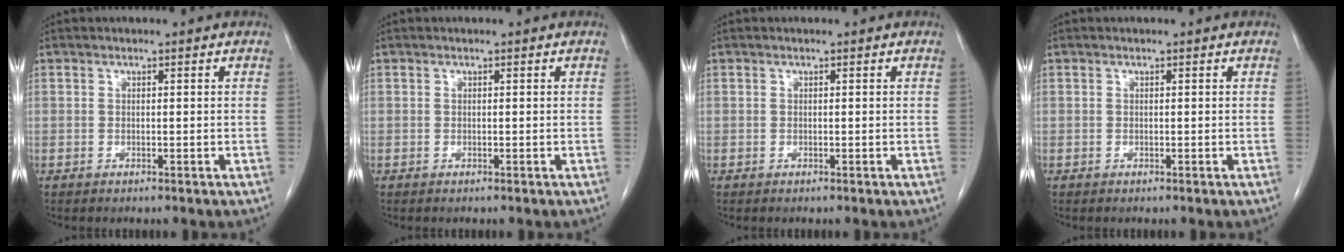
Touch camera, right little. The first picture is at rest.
{"total": 0.0}
{"total": 0.0}
{"total": 0.0}